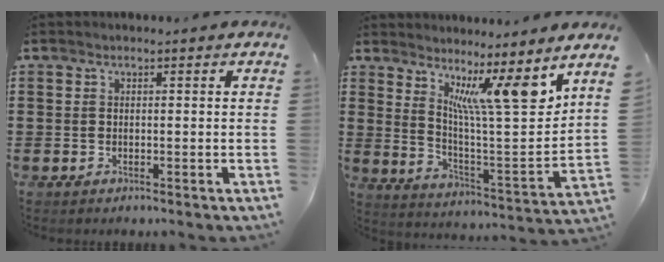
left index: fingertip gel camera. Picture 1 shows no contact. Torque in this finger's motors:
{"motor_torque": [1.12, -1.02, 0.76, 0.17]}